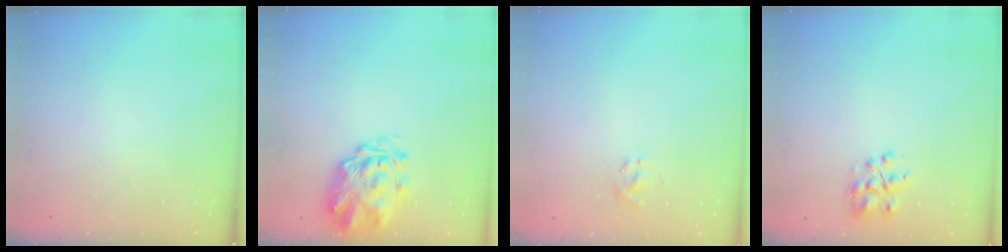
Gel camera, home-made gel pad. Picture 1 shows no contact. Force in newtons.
{"total": 2.9, "press": 2.5, "slide": 1.5}
{"total": 2.5, "press": 2.4, "slide": 0.8}
{"total": 4.6, "press": 4.5, "slide": 0.5}